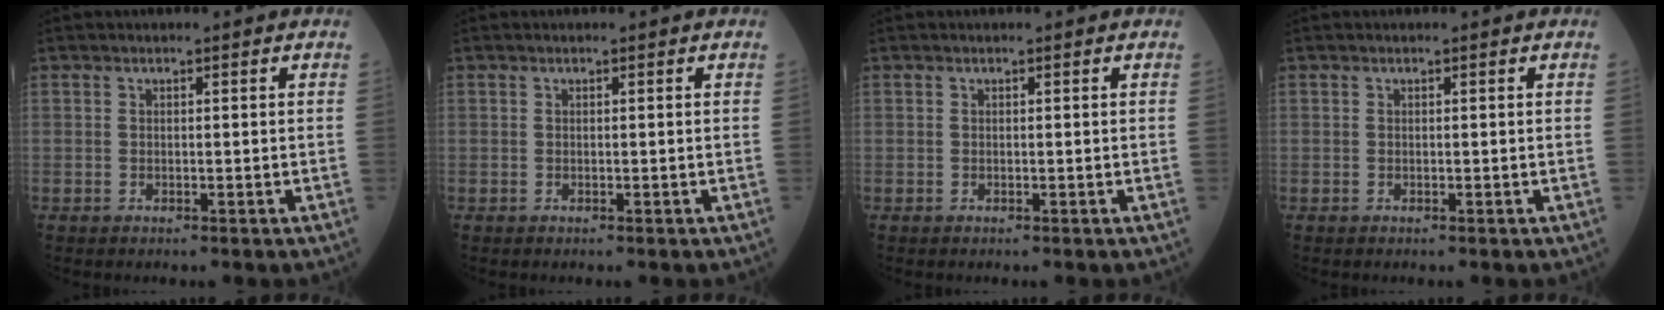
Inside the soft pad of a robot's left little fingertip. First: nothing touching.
{"total": 0.0}
{"total": 0.0}
{"total": 0.0}